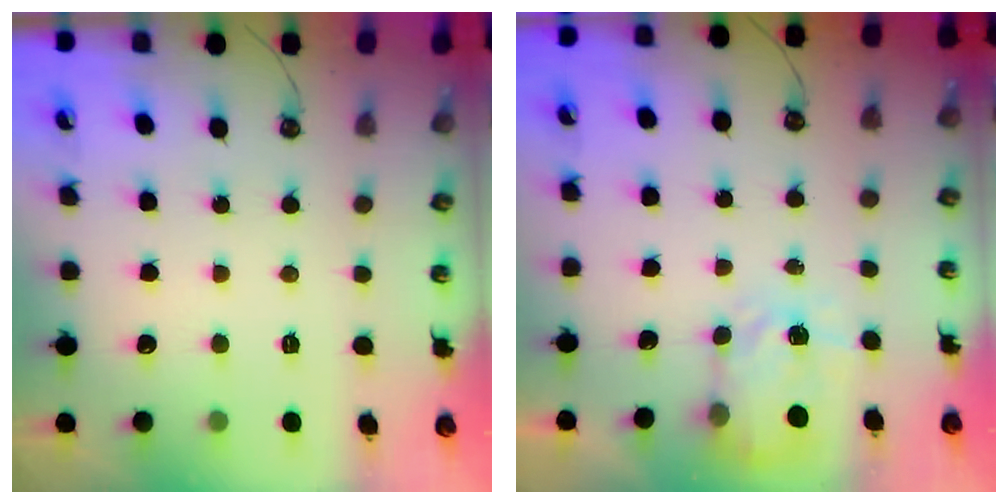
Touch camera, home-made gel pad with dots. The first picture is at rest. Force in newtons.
{"total": 3.9, "press": 3.8, "slide": 0.7}